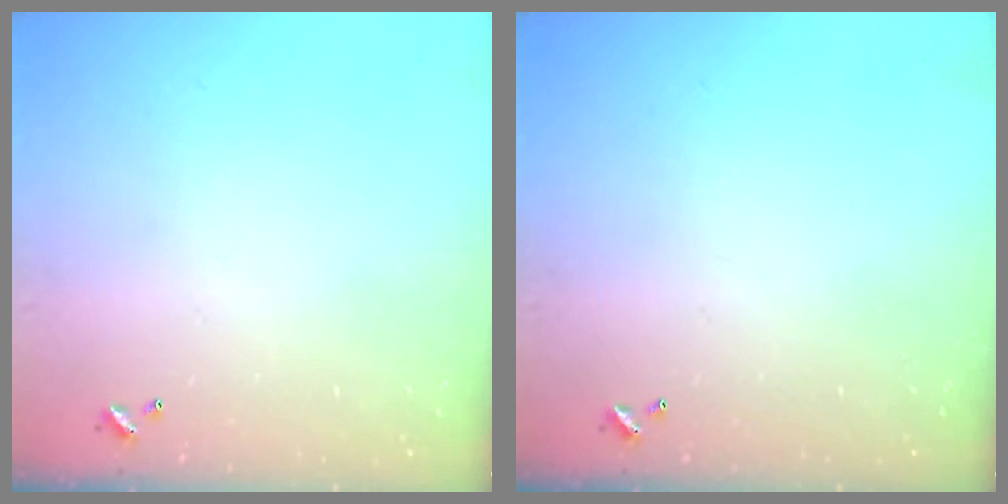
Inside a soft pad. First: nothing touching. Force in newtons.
{"total": 0.0}